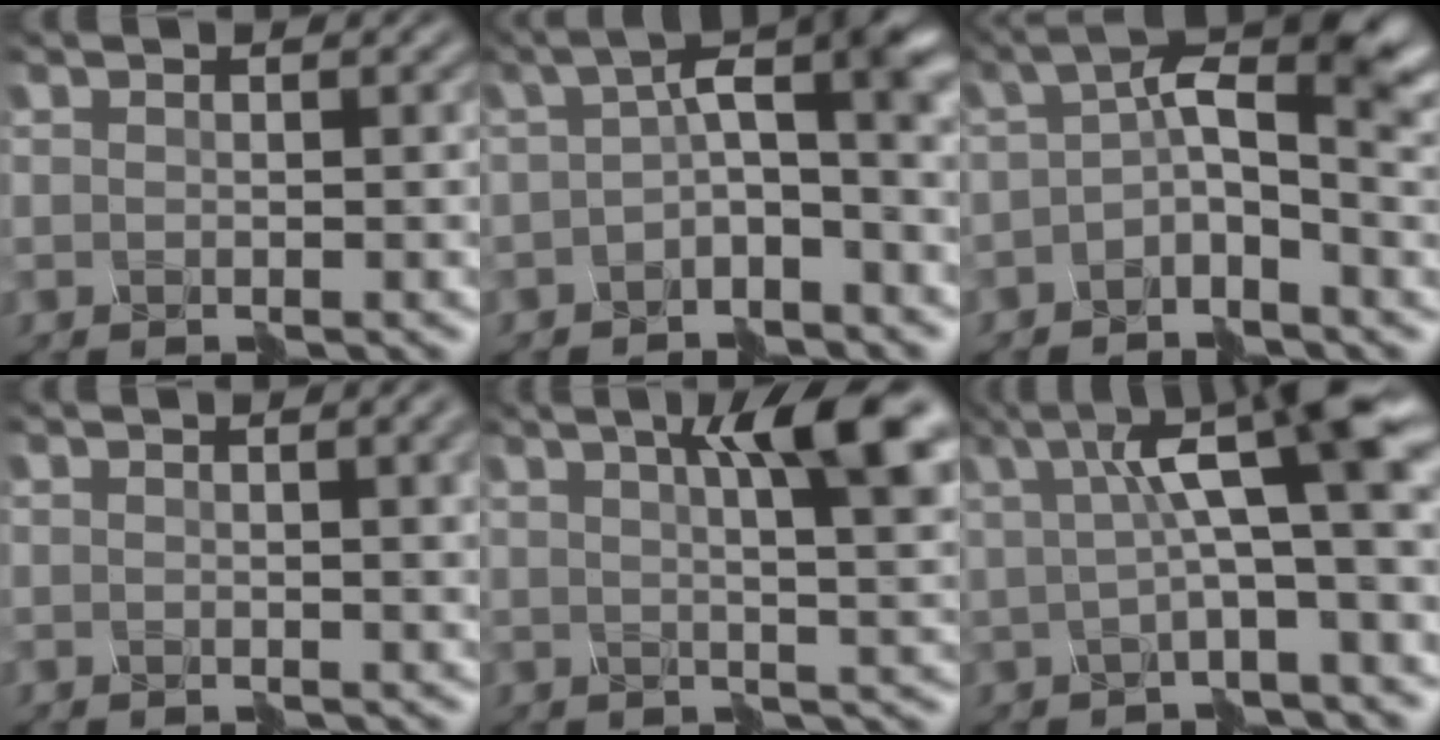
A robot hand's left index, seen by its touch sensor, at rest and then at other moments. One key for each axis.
{"total": 4.6, "fx": -0.4, "fy": 1.7, "fz": 4.3, "tx": -0.062, "ty": 0.024, "tz": -0.024}
{"total": 7.5, "fx": 0.8, "fy": 3.4, "fz": 6.7, "tx": -0.100, "ty": 0.029, "tz": -0.009}
{"total": 5.1, "fx": 1.2, "fy": 2.5, "fz": 4.3, "tx": -0.024, "ty": 0.016, "tz": 0.014}
{"total": 9.4, "fx": 4.0, "fy": 2.5, "fz": 8.1, "tx": -0.078, "ty": 0.024, "tz": 0.047}
{"total": 7.7, "fx": 2.3, "fy": 1.4, "fz": 7.2, "tx": -0.102, "ty": 0.031, "tz": 0.025}